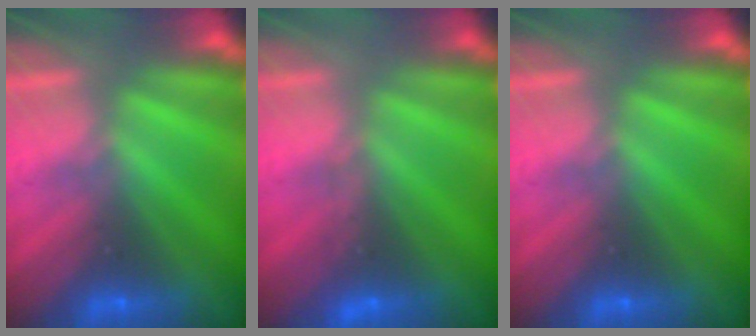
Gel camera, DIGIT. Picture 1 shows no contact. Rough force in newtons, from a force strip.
{"total": 3.0}
{"total": 0.0}